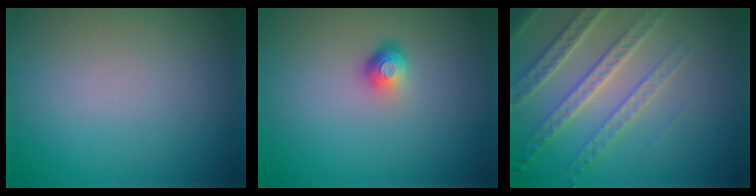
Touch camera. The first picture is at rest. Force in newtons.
{"total": 1.8, "press": 1.2, "slide": 1.3}
{"total": 4.0, "press": 4.0, "slide": 0.6}